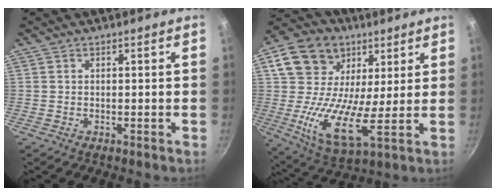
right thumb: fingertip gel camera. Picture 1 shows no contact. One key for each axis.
{"total": 18.7, "fx": 6.1, "fy": 13.0, "fz": 12.0, "tx": -0.217, "ty": -0.014, "tz": 0.094}